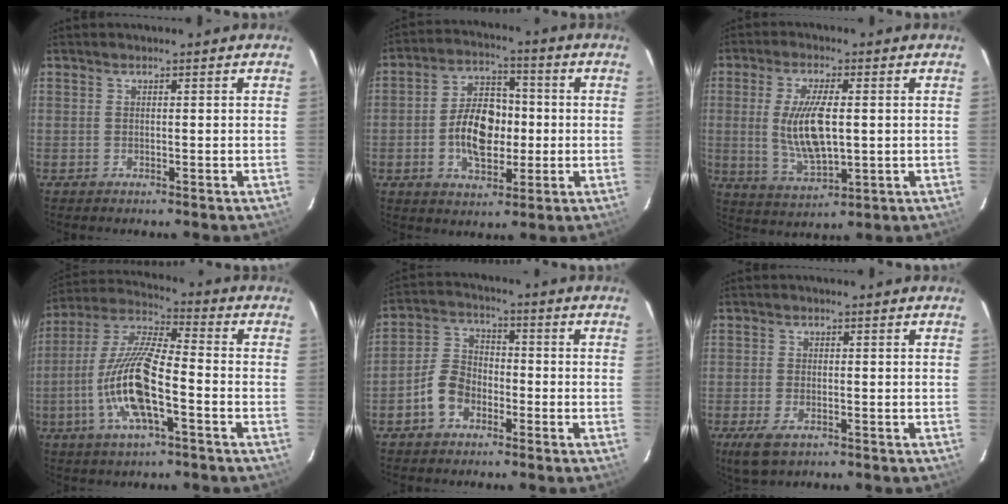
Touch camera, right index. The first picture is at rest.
{"total": 11.4, "force": [-1.6, 7.0, 8.8], "torque": [-0.166, 0.021, -0.024]}
{"total": 11.2, "force": [0.2, 4.1, 10.4], "torque": [-0.200, -0.009, 0.013]}
{"total": 15.0, "force": [-5.1, 3.6, 13.6], "torque": [-0.281, -0.005, -0.103]}
{"total": 7.1, "force": [-3.7, 4.9, 3.6], "torque": [-0.078, 0.022, -0.072]}
{"total": 5.3, "force": [-3.0, 2.6, 3.5], "torque": [-0.085, -0.016, -0.056]}